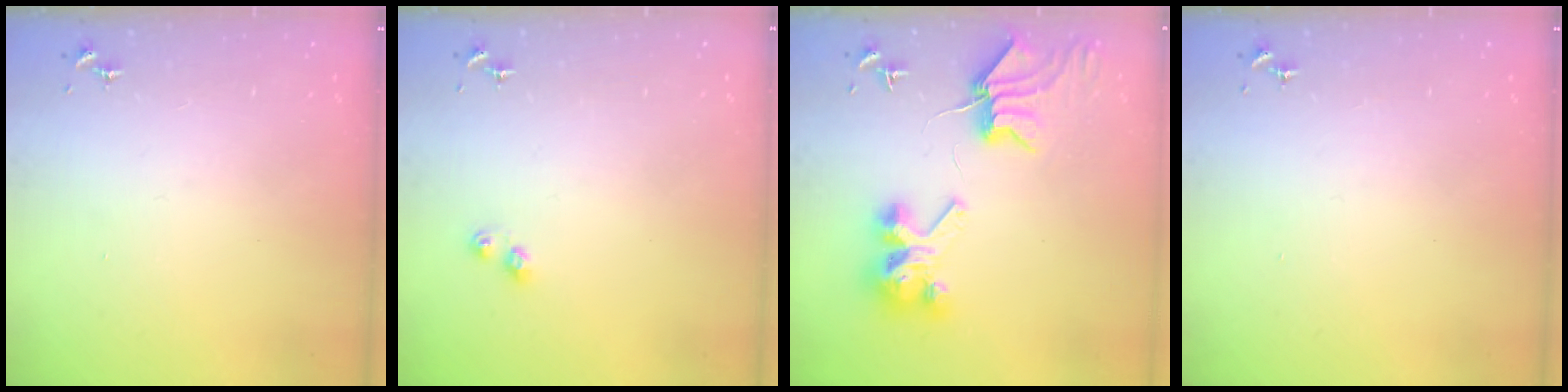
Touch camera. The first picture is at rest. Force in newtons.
{"total": 3.6, "press": 3.6, "slide": 0.5}
{"total": 9.5, "press": 9.4, "slide": 1.2}
{"total": 0.0}